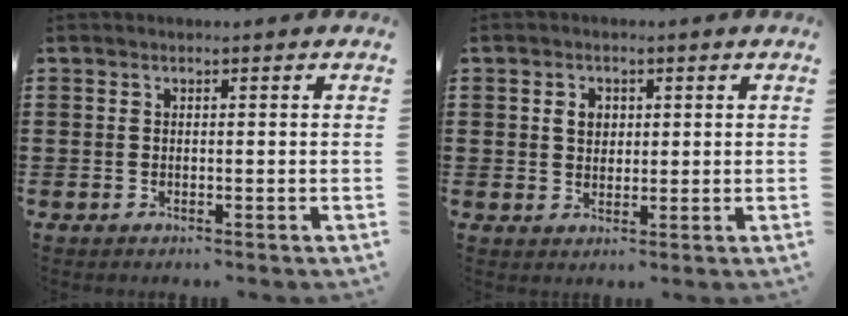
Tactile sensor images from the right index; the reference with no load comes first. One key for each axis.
{"total": 2.6, "fx": 0.7, "fy": 2.0, "fz": 1.5, "tx": -0.036, "ty": 0.010, "tz": 0.011}